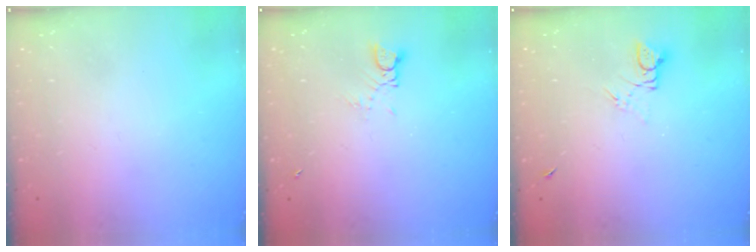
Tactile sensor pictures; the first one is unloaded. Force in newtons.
{"total": 2.1, "press": 2.0, "slide": 0.3}
{"total": 1.5, "press": 1.5, "slide": 0.2}